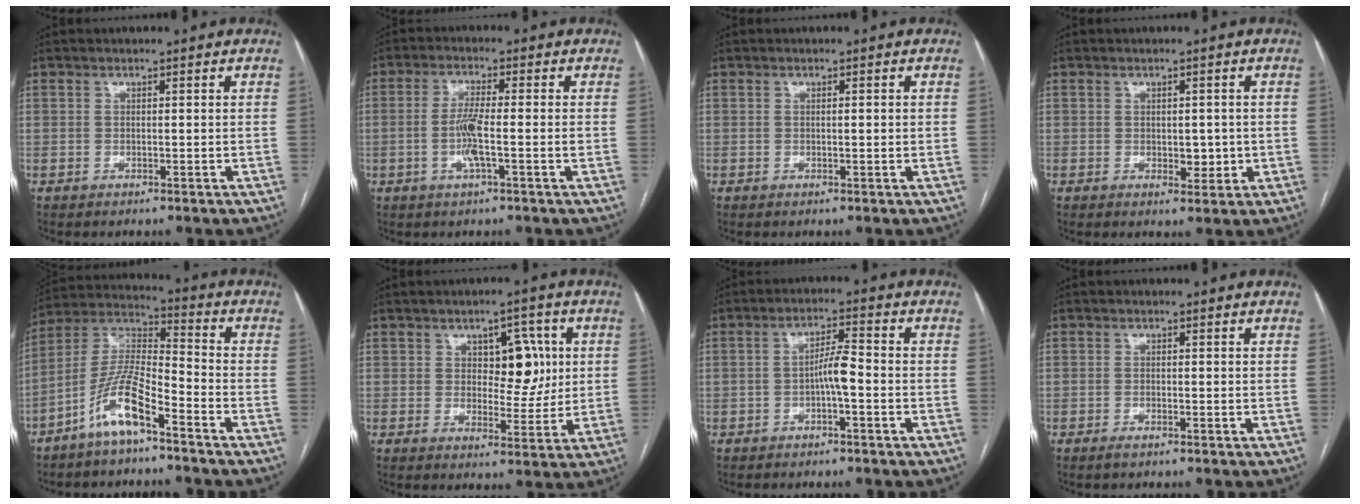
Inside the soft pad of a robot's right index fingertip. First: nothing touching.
{"total": 5.1, "force": [-1.2, 0.1, 5.0], "torque": [-0.102, -0.002, -0.025]}
{"total": 0.9, "force": [0.0, 0.1, 0.9], "torque": [-0.017, 0.001, 0.002]}
{"total": 2.9, "force": [-0.3, 1.7, 2.4], "torque": [-0.027, -0.003, 0.002]}
{"total": 10.4, "force": [-6.4, 1.7, 8.0], "torque": [-0.177, 0.003, -0.130]}
{"total": 7.2, "force": [1.8, 3.8, 5.9], "torque": [-0.073, 0.013, 0.031]}
{"total": 4.0, "force": [-1.2, 0.4, 3.8], "torque": [-0.066, 0.009, -0.020]}
{"total": 1.0, "force": [-0.8, 0.1, 0.6], "torque": [-0.014, -0.002, -0.012]}